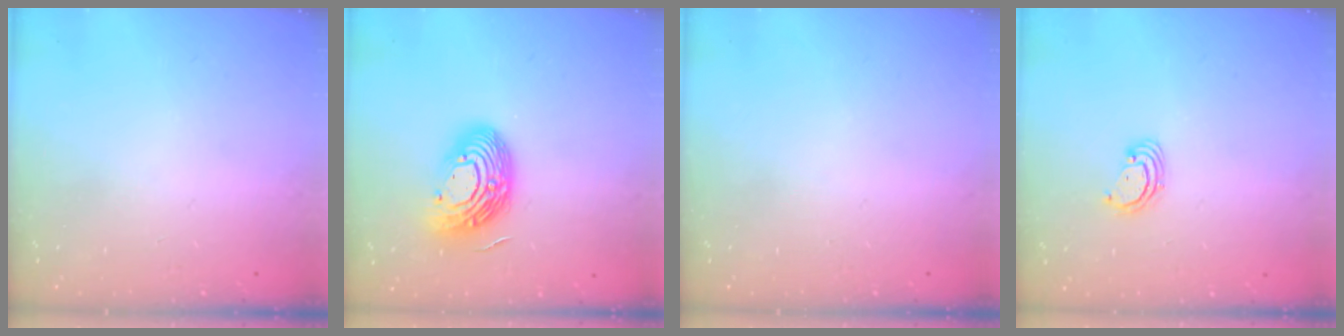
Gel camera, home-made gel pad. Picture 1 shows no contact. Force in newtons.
{"total": 15.3, "press": 15.2, "slide": 1.1}
{"total": 0.0}
{"total": 3.3, "press": 3.3, "slide": 0.3}